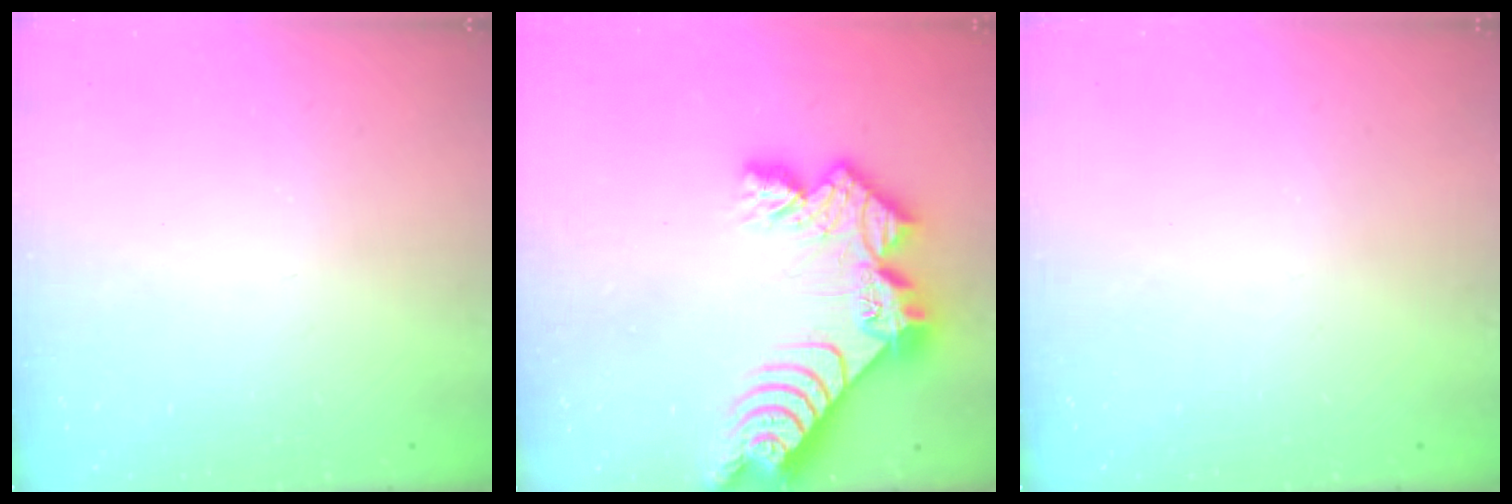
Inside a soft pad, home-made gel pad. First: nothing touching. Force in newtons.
{"total": 14.1, "press": 14.0, "slide": 1.4}
{"total": 0.0}